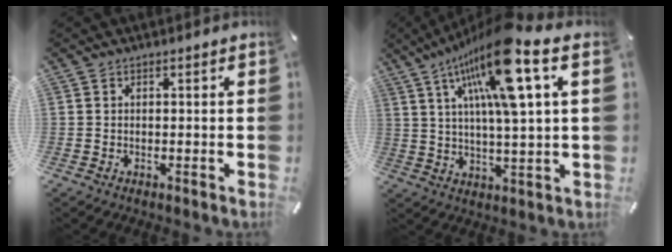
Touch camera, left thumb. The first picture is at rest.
{"total": 17.3, "force": [8.4, 3.4, 14.8], "torque": [-0.281, -0.037, 0.125]}